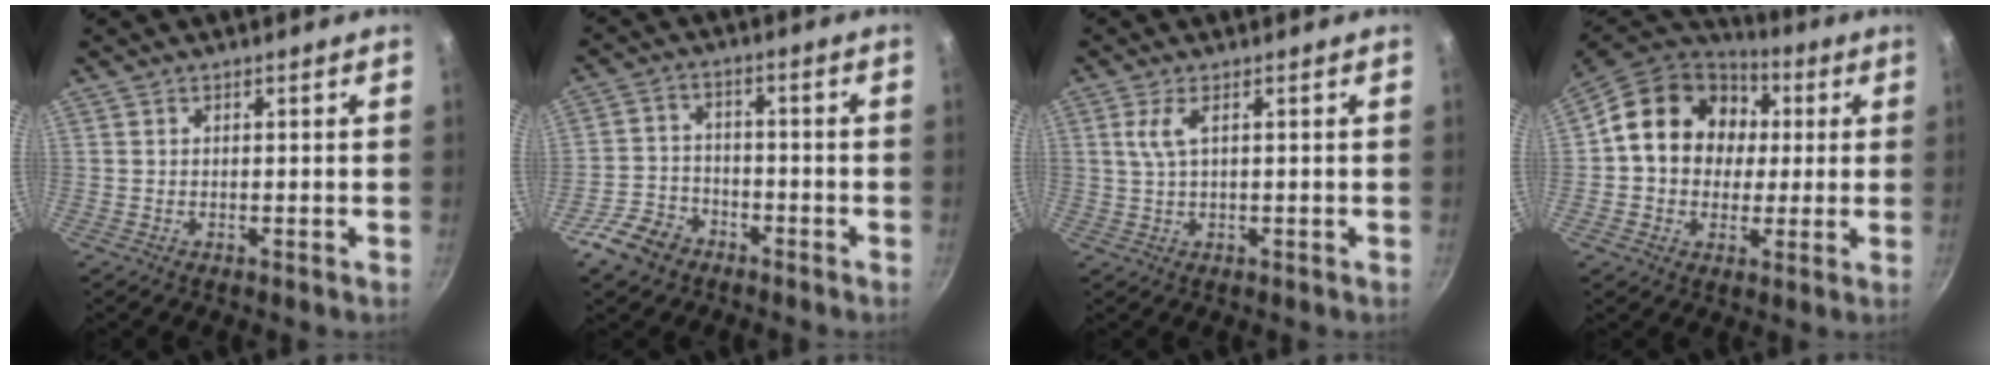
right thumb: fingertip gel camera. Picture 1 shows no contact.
{"total": 7.6, "force": [-4.8, 5.2, 3.0], "torque": [-0.048, 0.037, -0.092]}
{"total": 3.3, "force": [1.1, 0.9, 3.0], "torque": [-0.071, 0.002, 0.025]}
{"total": 18.2, "force": [2.8, 15.0, 9.8], "torque": [-0.139, 0.028, 0.035]}